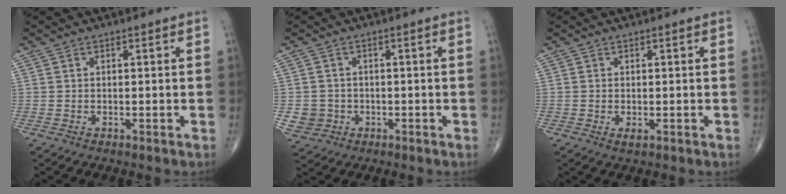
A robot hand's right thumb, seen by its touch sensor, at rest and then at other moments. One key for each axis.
{"total": 4.1, "fx": -0.8, "fy": 3.9, "fz": 0.8, "tx": 0.003, "ty": 0.005, "tz": -0.011}
{"total": 1.1, "fx": -0.3, "fy": 0.5, "fz": 0.9, "tx": -0.013, "ty": -0.001, "tz": -0.003}